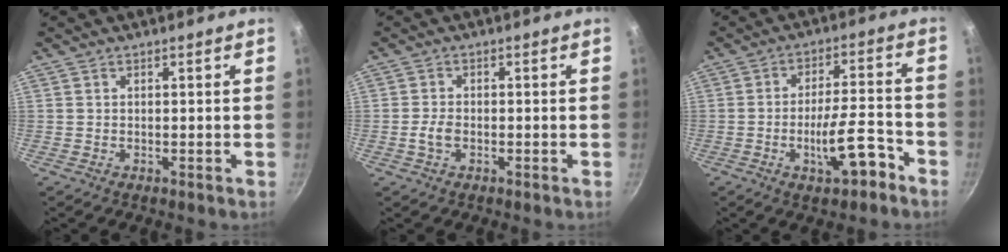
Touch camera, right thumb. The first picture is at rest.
{"total": 2.6, "force": [-0.8, 1.6, 2.0], "torque": [-0.042, 0.011, -0.018]}
{"total": 10.4, "force": [-5.0, 3.3, 8.5], "torque": [-0.119, 0.039, -0.073]}